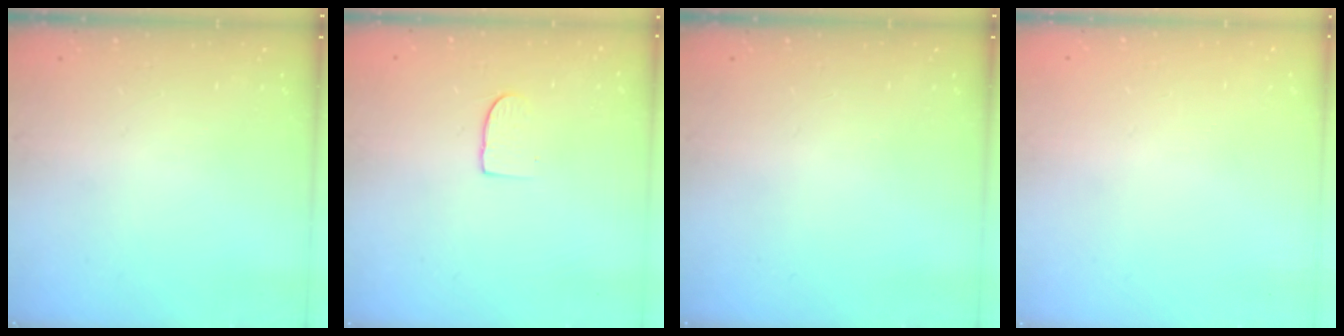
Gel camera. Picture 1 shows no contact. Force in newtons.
{"total": 6.8, "press": 6.8, "slide": 0.5}
{"total": 0.0}
{"total": 0.0}